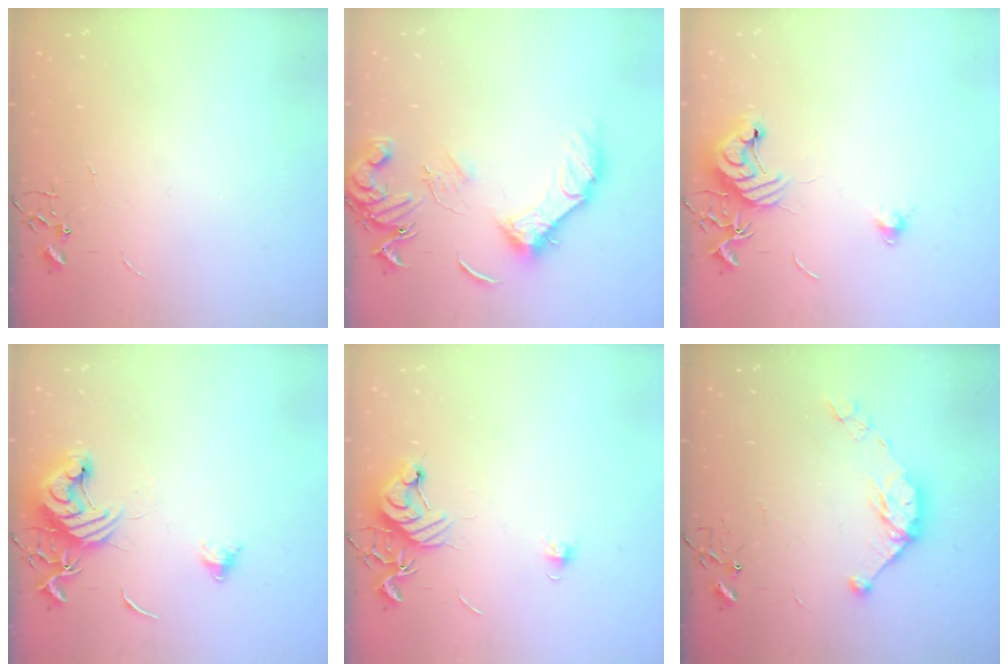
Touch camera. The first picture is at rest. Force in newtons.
{"total": 15.0, "press": 15.0, "slide": 0.8}
{"total": 11.3, "press": 11.2, "slide": 1.1}
{"total": 13.8, "press": 13.7, "slide": 1.6}
{"total": 10.3, "press": 10.2, "slide": 1.2}
{"total": 11.2, "press": 11.2, "slide": 0.7}